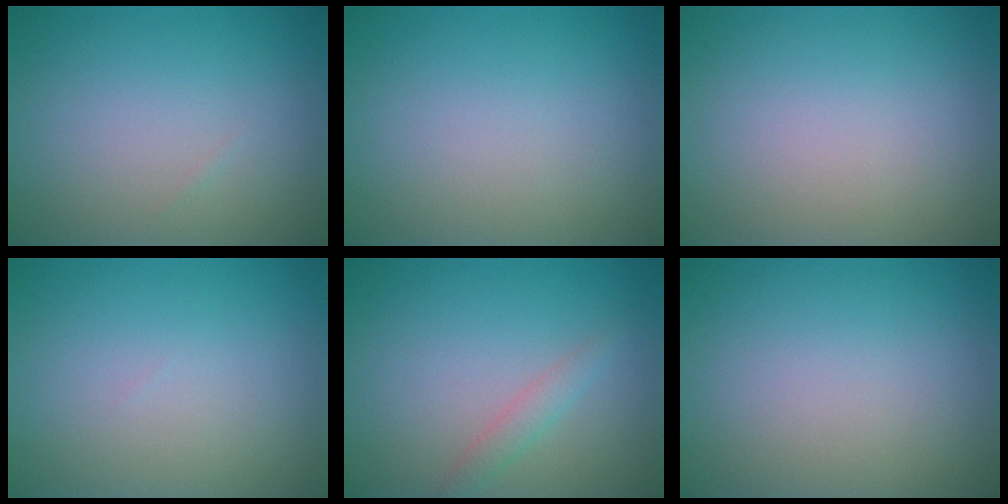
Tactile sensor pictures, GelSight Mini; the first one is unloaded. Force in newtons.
{"total": 0.0}
{"total": 0.0}
{"total": 0.0}
{"total": 1.4, "press": 1.4, "slide": 0.1}
{"total": 0.0}